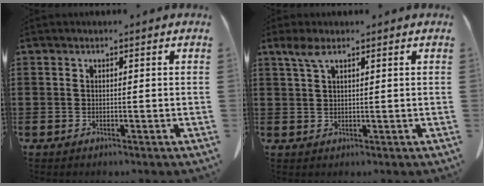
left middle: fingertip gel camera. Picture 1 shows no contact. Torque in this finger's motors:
{"motor_torque": [0.07, -0.03, 0.05, 0.04]}